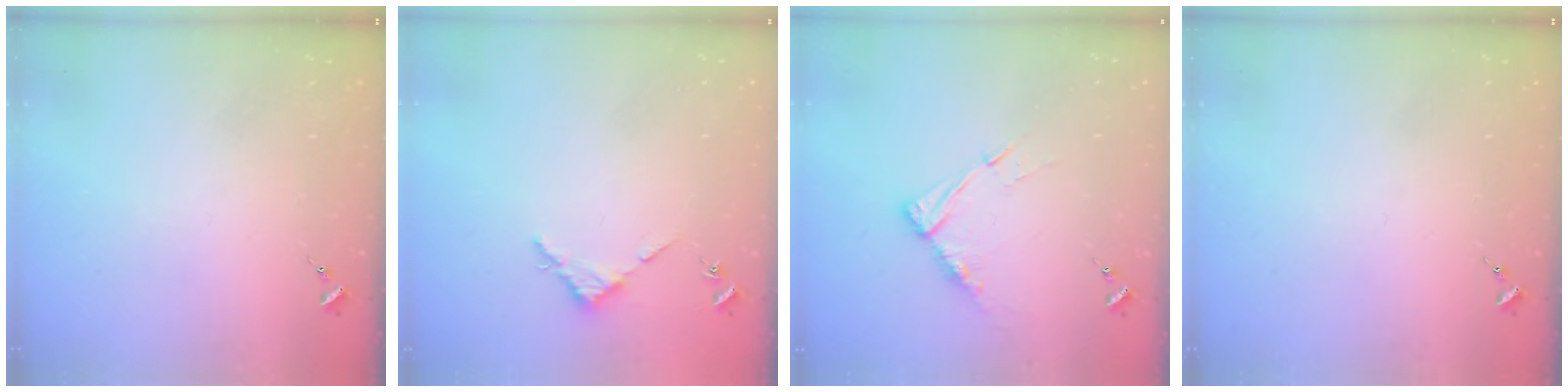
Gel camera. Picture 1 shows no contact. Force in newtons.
{"total": 2.7, "press": 2.7, "slide": 0.3}
{"total": 9.4, "press": 9.4, "slide": 0.6}
{"total": 0.0}